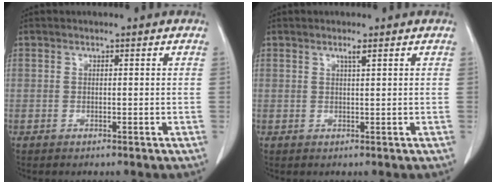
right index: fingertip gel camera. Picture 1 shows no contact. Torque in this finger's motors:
{"motor_torque": [0.01, 0.00, -0.02, 0.00]}